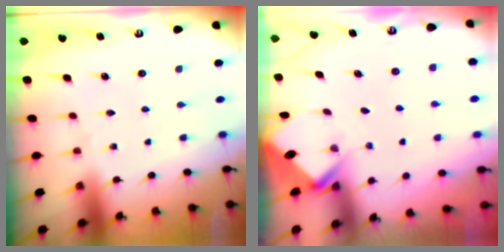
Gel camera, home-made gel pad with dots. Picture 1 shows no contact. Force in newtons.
{"total": 2.5, "press": 2.5, "slide": 0.2}